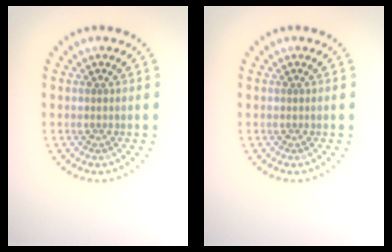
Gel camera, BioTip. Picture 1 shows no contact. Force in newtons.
{"total": 0.0}